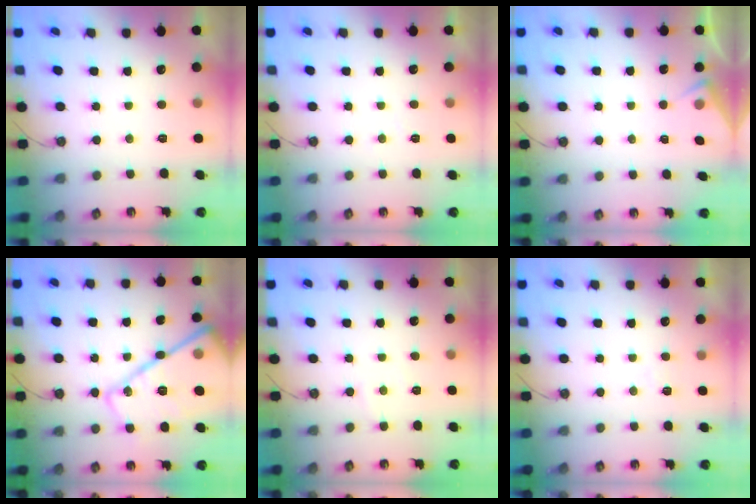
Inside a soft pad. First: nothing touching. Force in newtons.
{"total": 2.9, "press": 2.9, "slide": 0.5}
{"total": 3.8, "press": 3.8, "slide": 0.6}
{"total": 25.1, "press": 25.0, "slide": 2.5}
{"total": 3.0, "press": 3.0, "slide": 0.5}
{"total": 5.2, "press": 5.1, "slide": 0.7}